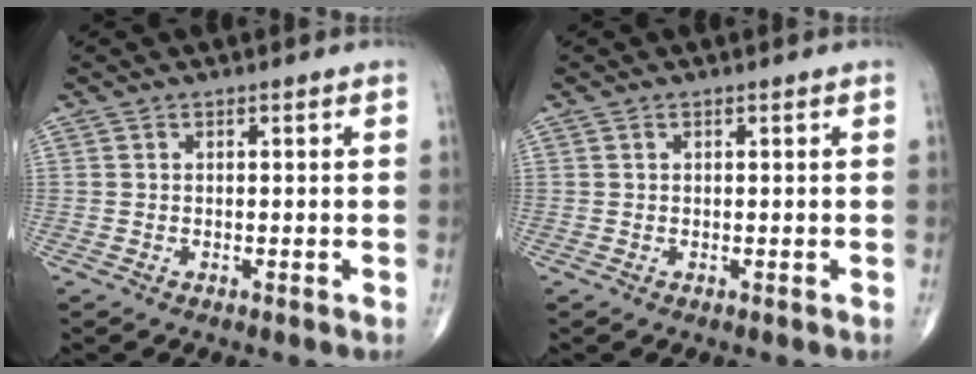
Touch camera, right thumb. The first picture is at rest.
{"total": 0.0}